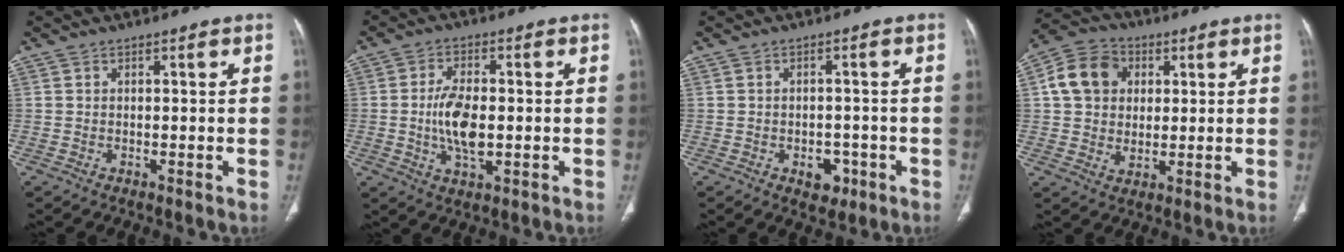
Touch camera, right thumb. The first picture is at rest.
{"total": 8.5, "force": [-0.7, 4.2, 7.4], "torque": [-0.141, -0.001, -0.013]}
{"total": 4.2, "force": [-1.8, 3.0, 2.4], "torque": [-0.013, 0.009, -0.018]}
{"total": 11.3, "force": [2.6, 9.2, 6.0], "torque": [-0.088, 0.005, 0.040]}